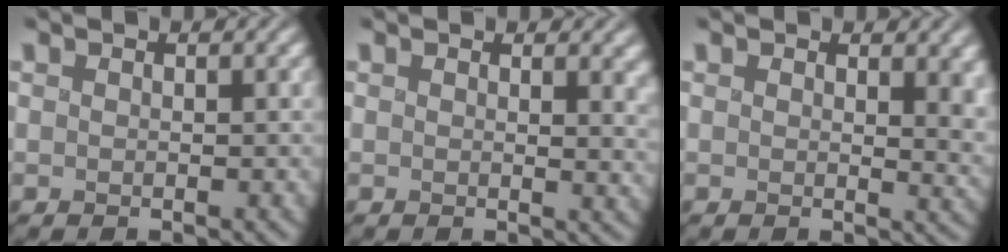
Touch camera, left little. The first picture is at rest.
{"total": 4.2, "force": [2.7, 2.0, 2.6], "torque": [-0.017, 0.003, 0.042]}
{"total": 5.6, "force": [3.2, 2.9, 3.5], "torque": [-0.040, -0.005, 0.058]}